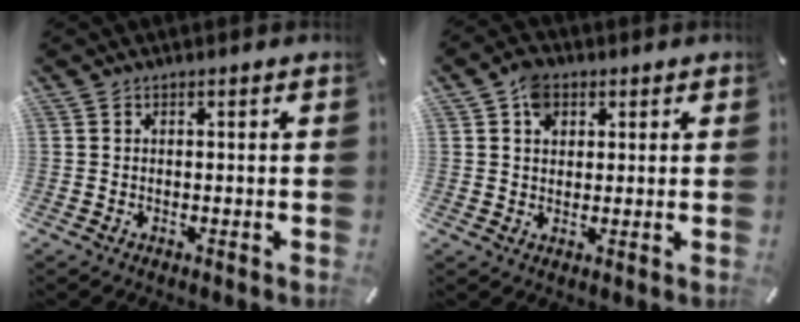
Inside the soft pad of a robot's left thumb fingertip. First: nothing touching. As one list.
[{"total": 5.6, "force": [2.2, 4.4, 2.6], "torque": [-0.034, 0.002, 0.037]}]